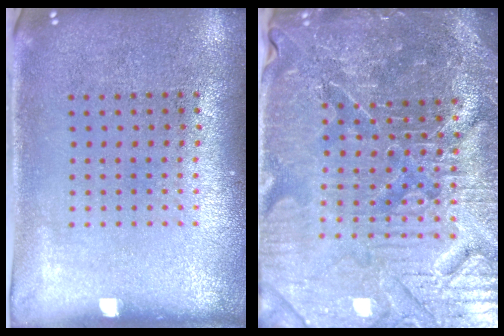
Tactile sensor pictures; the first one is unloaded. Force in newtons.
{"total": 5.9, "press": 5.4, "slide": 2.2}